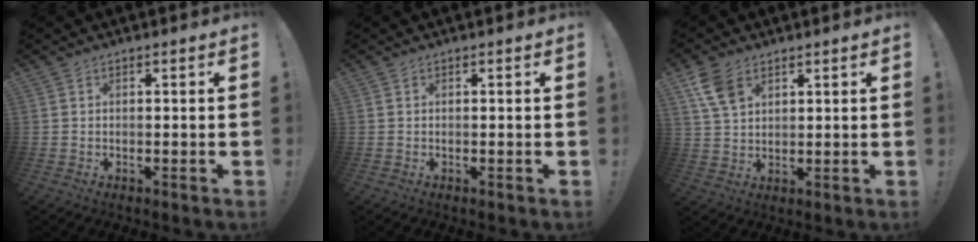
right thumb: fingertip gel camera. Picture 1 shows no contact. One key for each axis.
{"total": 0.0}
{"total": 8.2, "fx": 4.3, "fy": 5.1, "fz": 4.7, "tx": -0.093, "ty": -0.009, "tz": 0.087}